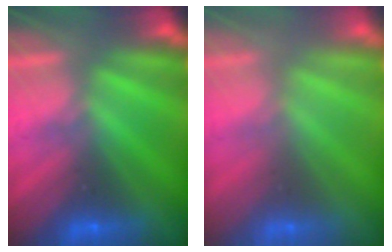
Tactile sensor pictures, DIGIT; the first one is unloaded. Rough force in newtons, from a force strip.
{"total": 2.7}